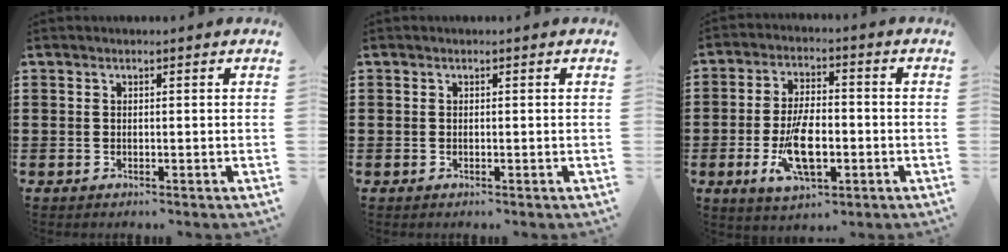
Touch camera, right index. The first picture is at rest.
{"total": 0.0}
{"total": 9.6, "force": [-2.5, 4.1, 8.3], "torque": [-0.176, -0.010, -0.044]}